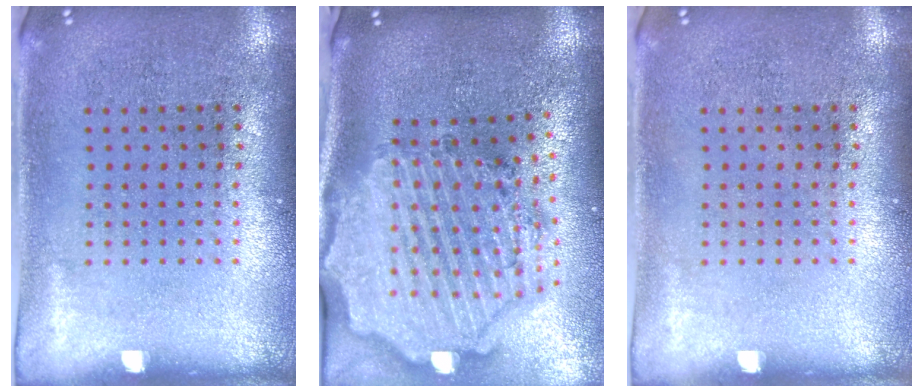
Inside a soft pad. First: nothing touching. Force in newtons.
{"total": 3.9, "press": 3.2, "slide": 2.3}
{"total": 0.0}